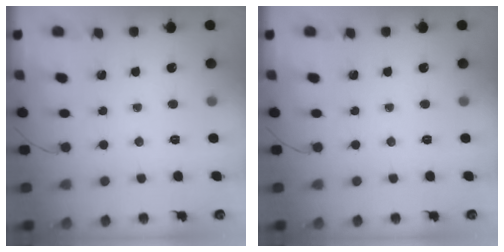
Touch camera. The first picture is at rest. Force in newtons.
{"total": 0.0}